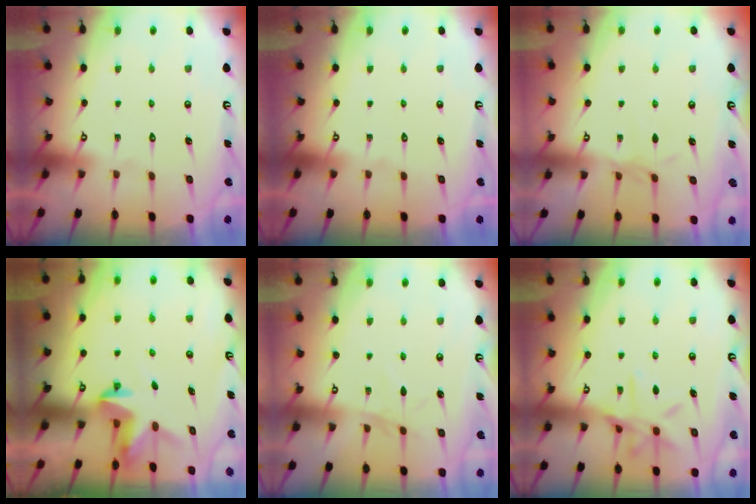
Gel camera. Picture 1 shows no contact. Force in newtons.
{"total": 0.0}
{"total": 1.7, "press": 1.6, "slide": 0.4}
{"total": 3.6, "press": 3.6, "slide": 0.3}
{"total": 2.9, "press": 2.9, "slide": 0.4}
{"total": 11.9, "press": 11.8, "slide": 0.9}